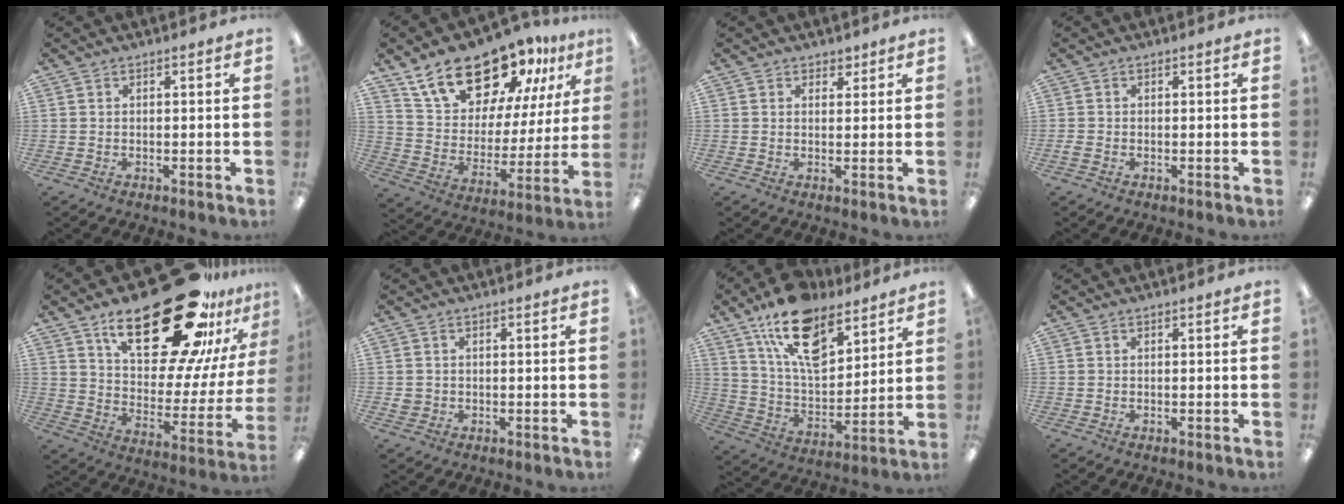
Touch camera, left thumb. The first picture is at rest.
{"total": 20.9, "force": [16.2, 9.6, 9.1], "torque": [-0.160, -0.104, 0.288]}
{"total": 2.1, "force": [1.5, 1.4, 0.3], "torque": [0.009, -0.006, 0.026]}
{"total": 0.9, "force": [-0.4, 0.6, 0.5], "torque": [-0.009, -0.001, -0.007]}
{"total": 32.4, "force": [19.6, 13.7, 21.8], "torque": [-0.319, -0.117, 0.329]}
{"total": 1.7, "force": [-0.1, 1.7, 0.4], "torque": [-0.008, 0.005, -0.004]}
{"total": 17.1, "force": [11.4, 8.4, 9.6], "torque": [-0.166, -0.053, 0.205]}
{"total": 0.0}